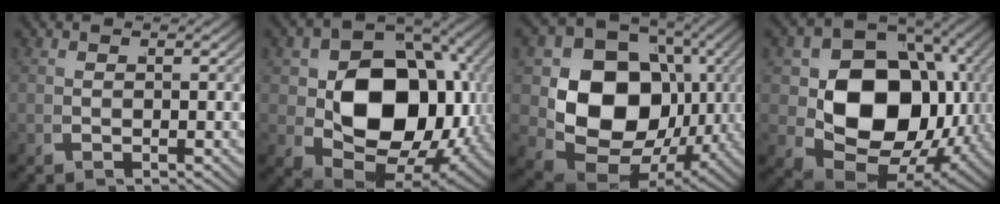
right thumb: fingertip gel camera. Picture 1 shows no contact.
{"total": 17.1, "force": [0.2, 11.6, 12.5], "torque": [-0.234, -0.049, 0.014]}
{"total": 19.1, "force": [-0.6, 14.3, 12.6], "torque": [-0.263, -0.058, 0.002]}
{"total": 18.6, "force": [0.1, 13.1, 13.2], "torque": [-0.259, -0.052, 0.012]}